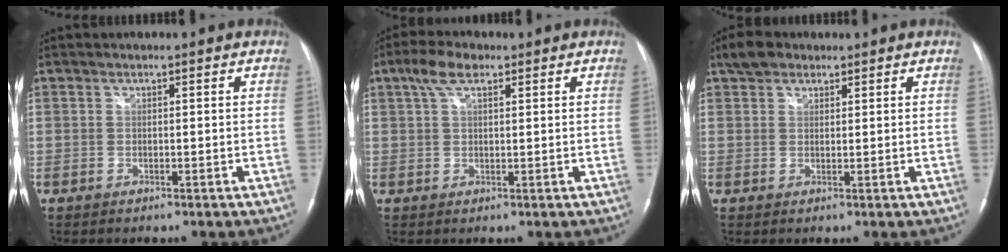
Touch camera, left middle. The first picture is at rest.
{"total": 4.6, "force": [2.6, 1.8, 3.3], "torque": [-0.073, 0.019, 0.050]}
{"total": 3.7, "force": [2.6, 2.3, 1.4], "torque": [-0.029, 0.019, 0.047]}